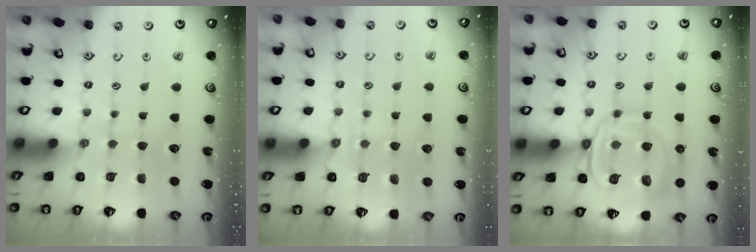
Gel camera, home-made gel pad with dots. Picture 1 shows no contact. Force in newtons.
{"total": 3.0, "press": 2.9, "slide": 0.7}
{"total": 12.7, "press": 12.6, "slide": 1.5}